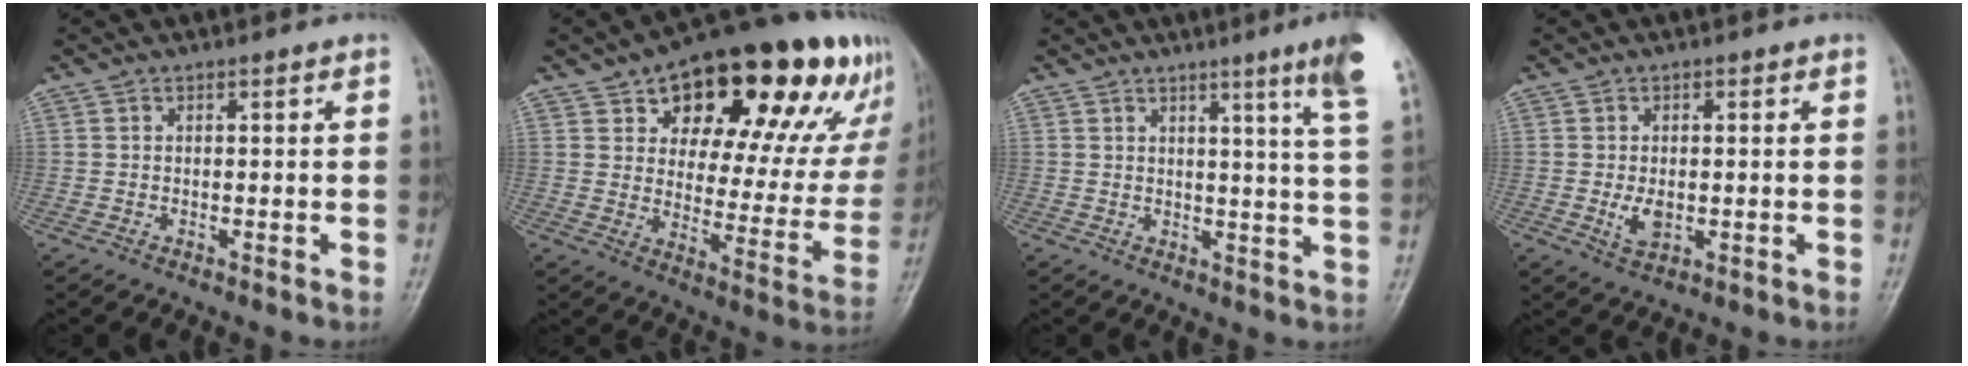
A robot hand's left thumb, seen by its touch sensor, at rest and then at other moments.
{"total": 28.0, "force": [16.2, 13.2, 18.7], "torque": [-0.227, -0.027, 0.225]}
{"total": 9.3, "force": [5.6, -0.6, 7.5], "torque": [-0.093, -0.033, 0.062]}
{"total": 3.8, "force": [-0.4, 2.5, 2.9], "torque": [-0.044, -0.006, -0.003]}